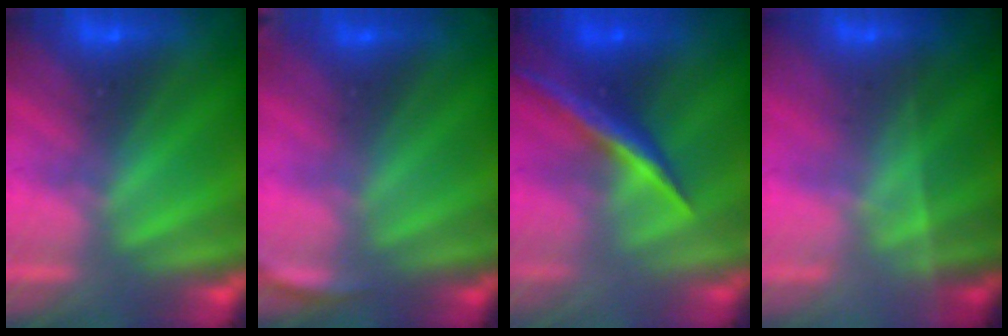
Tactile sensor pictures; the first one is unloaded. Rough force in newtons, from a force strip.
{"total": 2.7}
{"total": 1.8}
{"total": 1.9}